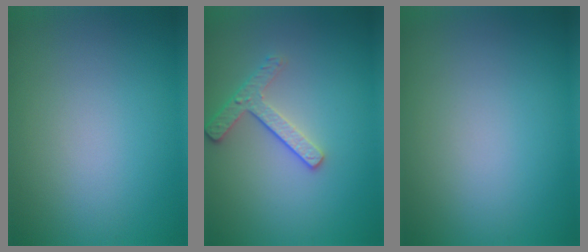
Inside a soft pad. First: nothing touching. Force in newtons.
{"total": 2.4, "press": 2.3, "slide": 0.9}
{"total": 0.0}